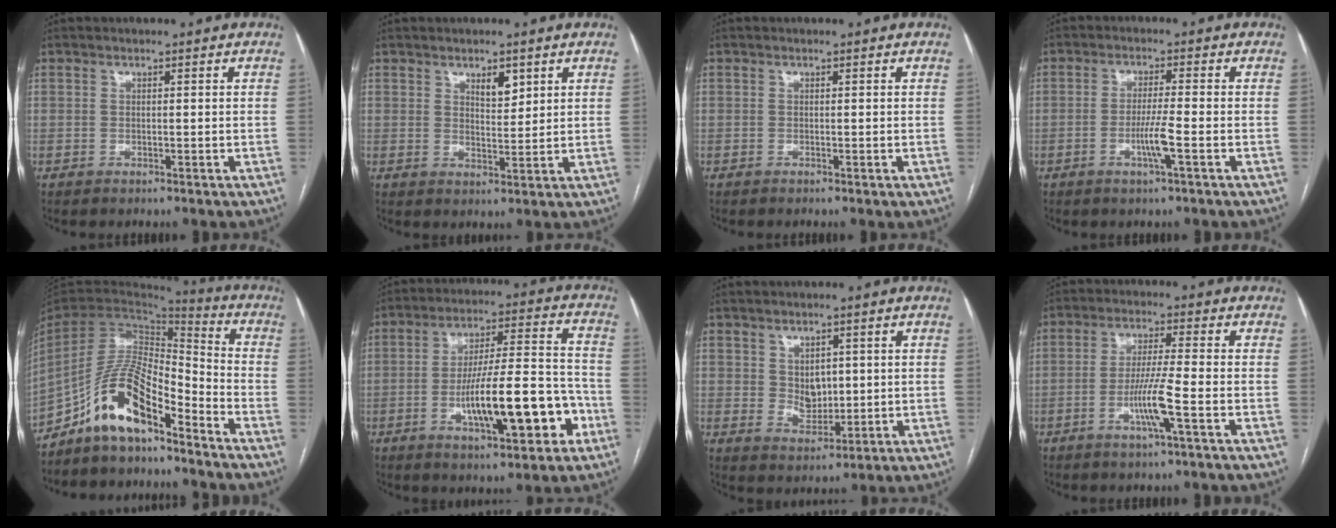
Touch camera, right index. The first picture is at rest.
{"total": 3.5, "force": [2.0, 1.4, 2.4], "torque": [-0.038, -0.002, 0.037]}
{"total": 0.0}
{"total": 4.2, "force": [-1.5, -0.5, 3.9], "torque": [-0.073, -0.006, -0.028]}
{"total": 13.6, "force": [-10.3, 3.1, 8.3], "torque": [-0.158, 0.026, -0.186]}
{"total": 15.9, "force": [-5.5, 3.5, 14.5], "torque": [-0.240, 0.017, -0.078]}
{"total": 4.7, "force": [1.0, 3.3, 3.1], "torque": [-0.050, -0.002, 0.030]}
{"total": 6.5, "force": [-2.4, -0.6, 6.0], "torque": [-0.116, -0.007, -0.044]}